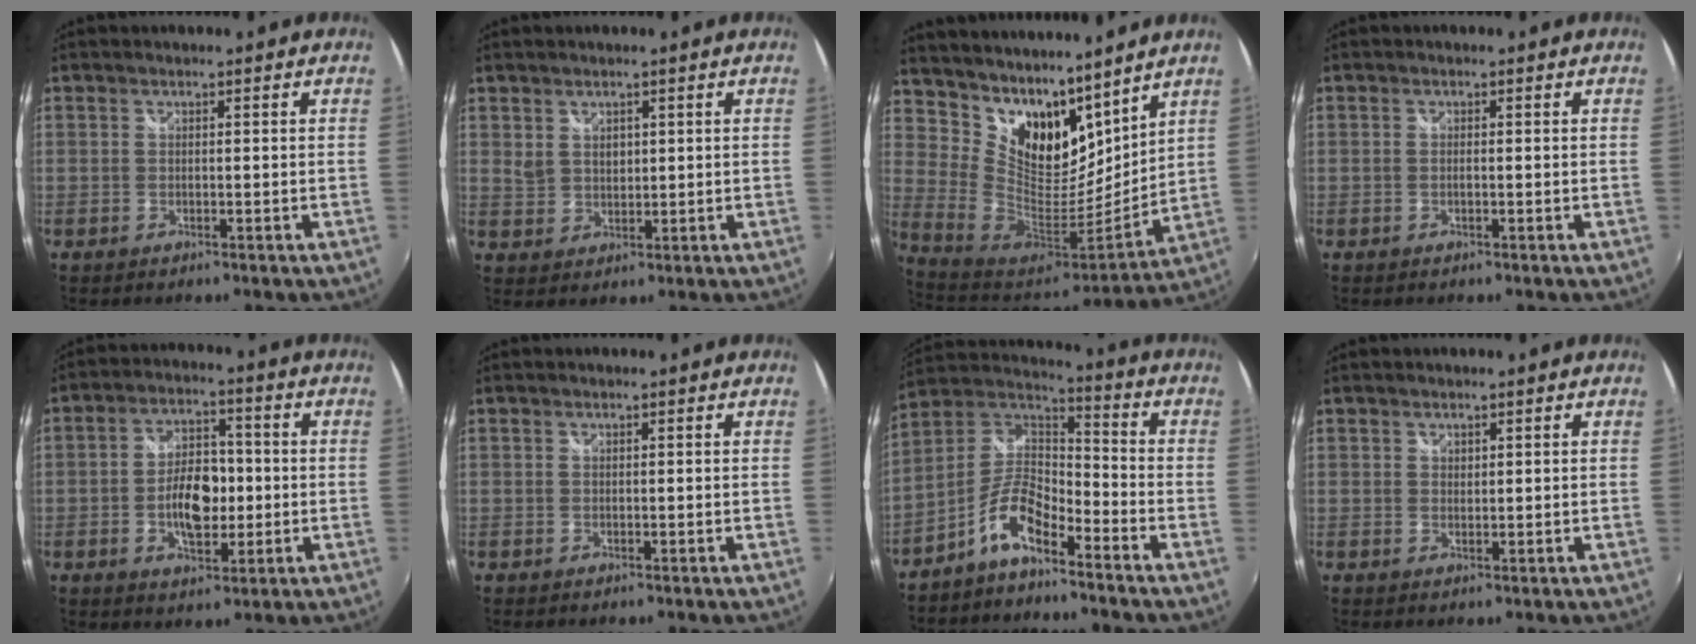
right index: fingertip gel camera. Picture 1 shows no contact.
{"total": 3.2, "force": [1.6, 2.3, 1.4], "torque": [-0.018, 0.001, 0.033]}
{"total": 19.6, "force": [14.1, 10.4, 8.8], "torque": [-0.201, -0.006, 0.270]}
{"total": 0.8, "force": [-0.2, 0.1, 0.7], "torque": [-0.015, 0.002, -0.005]}
{"total": 9.8, "force": [-1.6, 5.3, 8.1], "torque": [-0.146, 0.013, -0.022]}
{"total": 0.0}
{"total": 9.5, "force": [-6.0, 3.4, 6.5], "torque": [-0.147, 0.024, -0.119]}
{"total": 0.9, "force": [0.6, 0.7, 0.2], "torque": [0.000, 0.001, 0.009]}